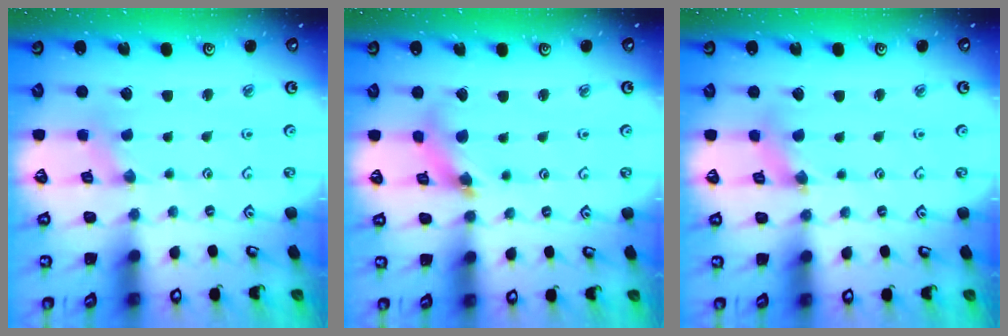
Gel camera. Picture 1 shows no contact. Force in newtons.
{"total": 7.7, "press": 7.6, "slide": 0.7}
{"total": 2.5, "press": 2.5, "slide": 0.4}